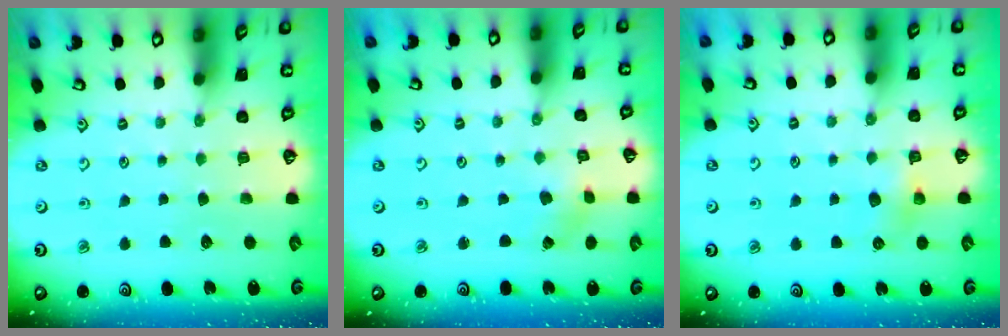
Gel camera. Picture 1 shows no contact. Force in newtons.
{"total": 0.0}
{"total": 4.4, "press": 4.4, "slide": 0.3}